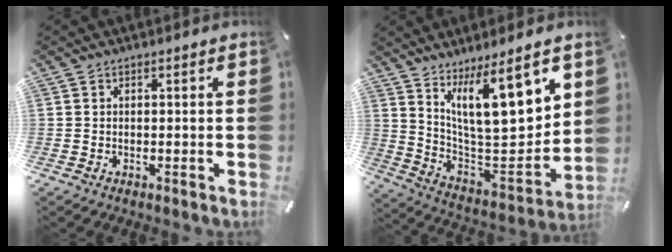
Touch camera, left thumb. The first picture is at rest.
{"total": 18.6, "force": [10.9, 6.8, 13.4], "torque": [-0.203, -0.076, 0.181]}